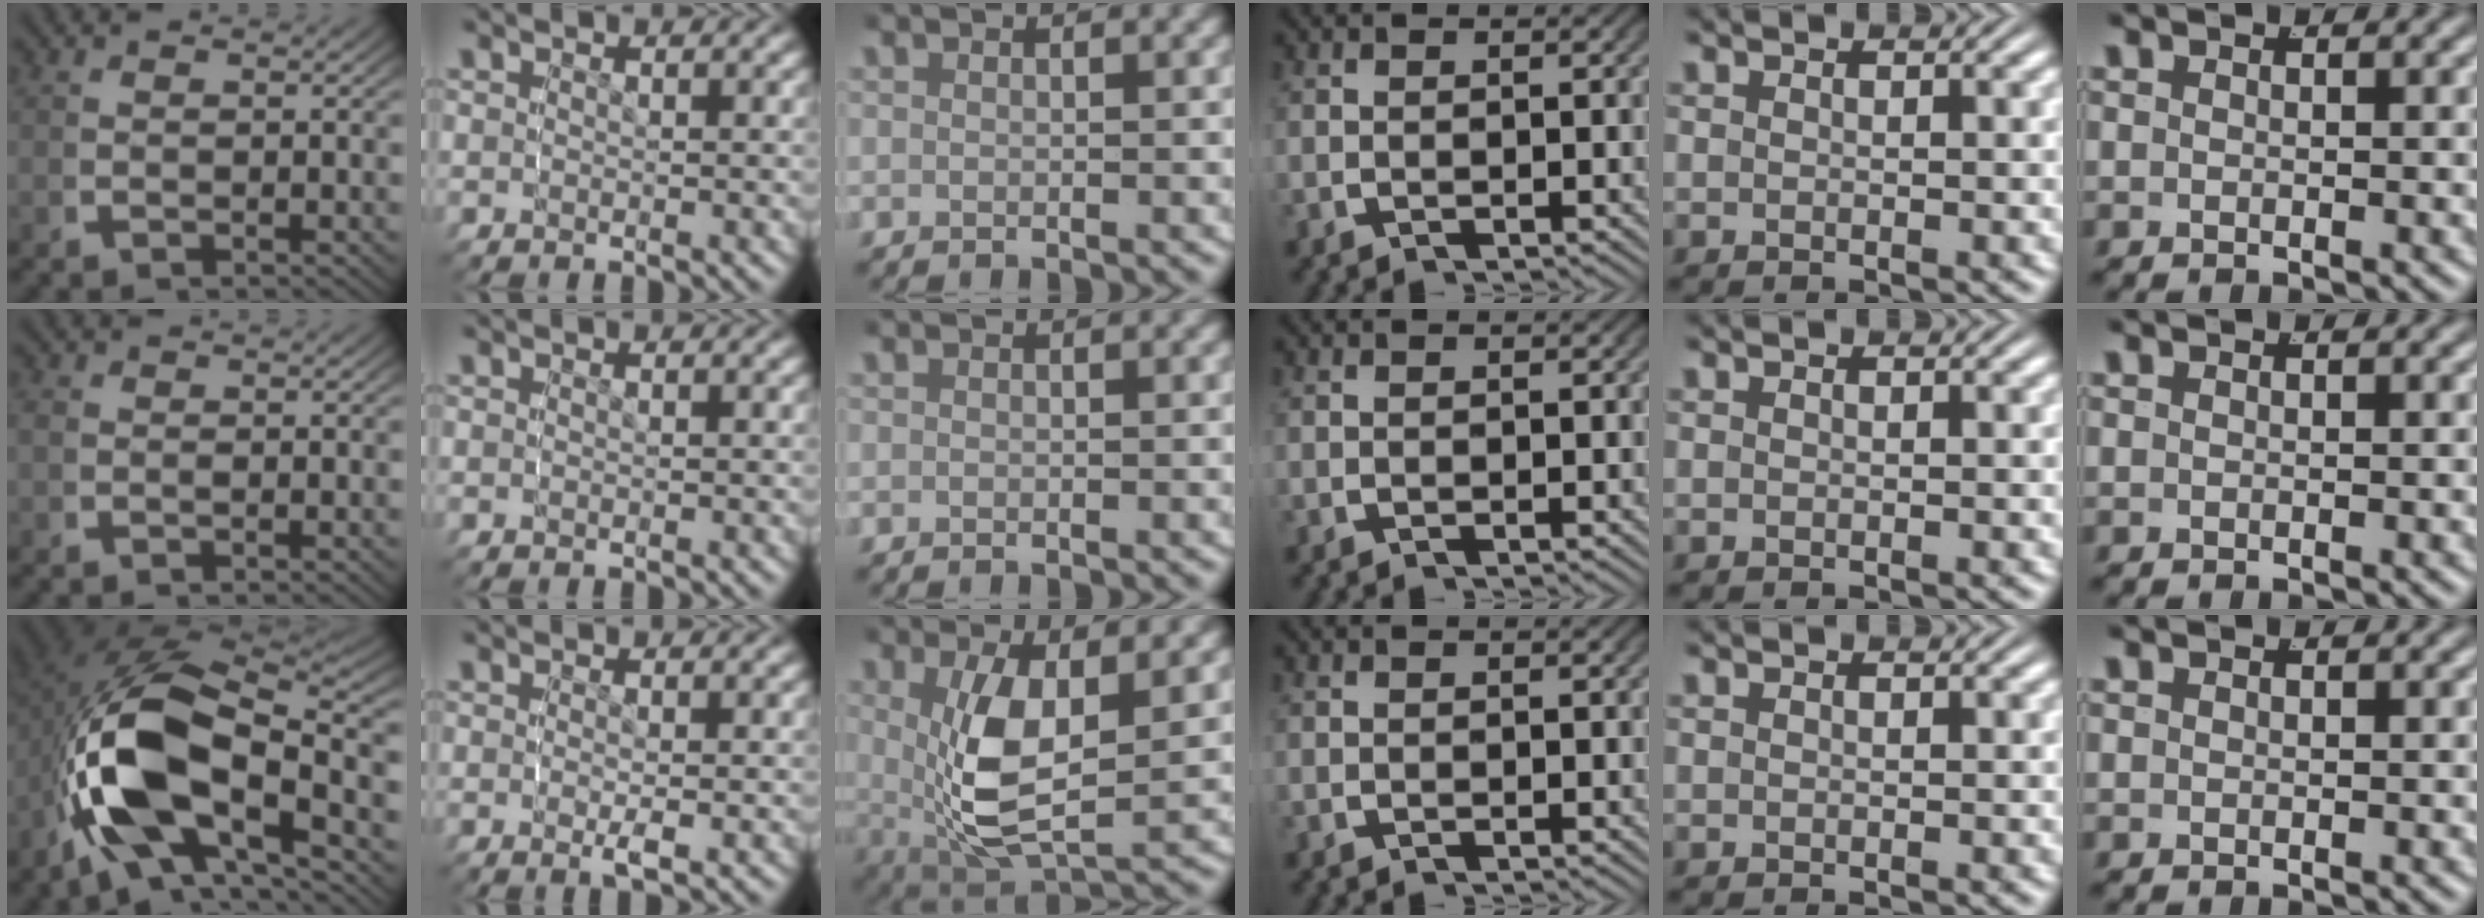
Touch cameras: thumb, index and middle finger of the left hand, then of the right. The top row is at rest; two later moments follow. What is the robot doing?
{"motion": "grasp_and_lifting", "object": "button"}